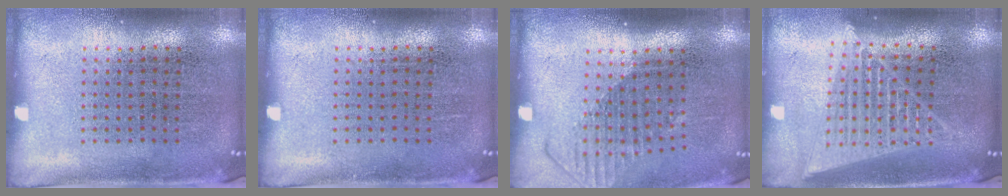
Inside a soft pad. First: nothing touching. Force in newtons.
{"total": 0.0}
{"total": 1.6, "press": 1.2, "slide": 1.0}
{"total": 1.8, "press": 1.6, "slide": 0.8}